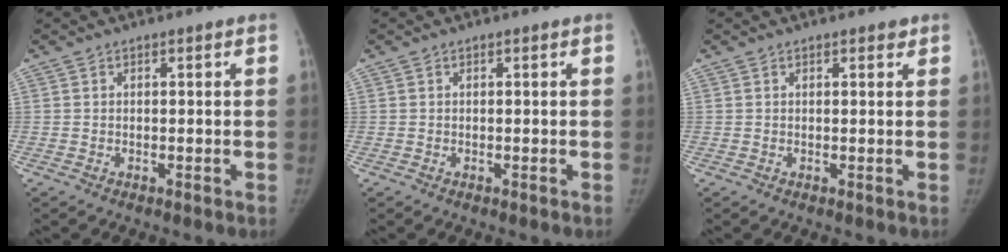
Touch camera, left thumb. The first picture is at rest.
{"total": 0.0}
{"total": 1.2, "force": [0.9, 0.5, 0.6], "torque": [-0.005, -0.004, 0.010]}